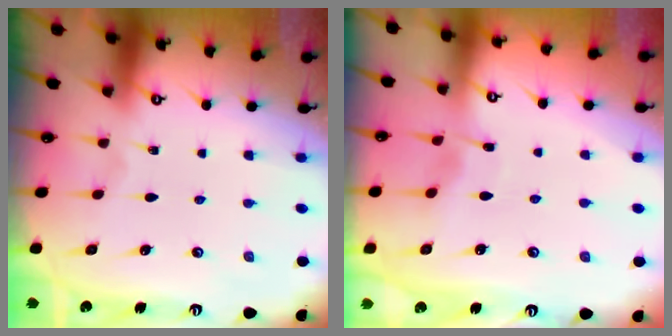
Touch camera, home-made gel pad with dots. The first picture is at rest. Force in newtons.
{"total": 3.1, "press": 3.1, "slide": 0.4}